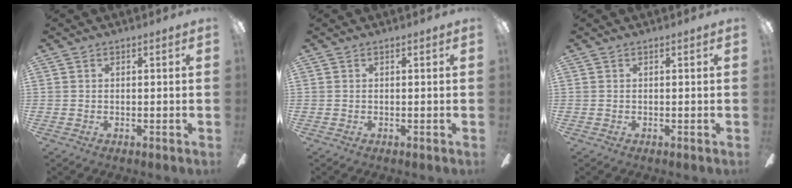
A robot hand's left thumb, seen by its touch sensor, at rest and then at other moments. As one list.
[{"total": 0.0}, {"total": 0.0}]